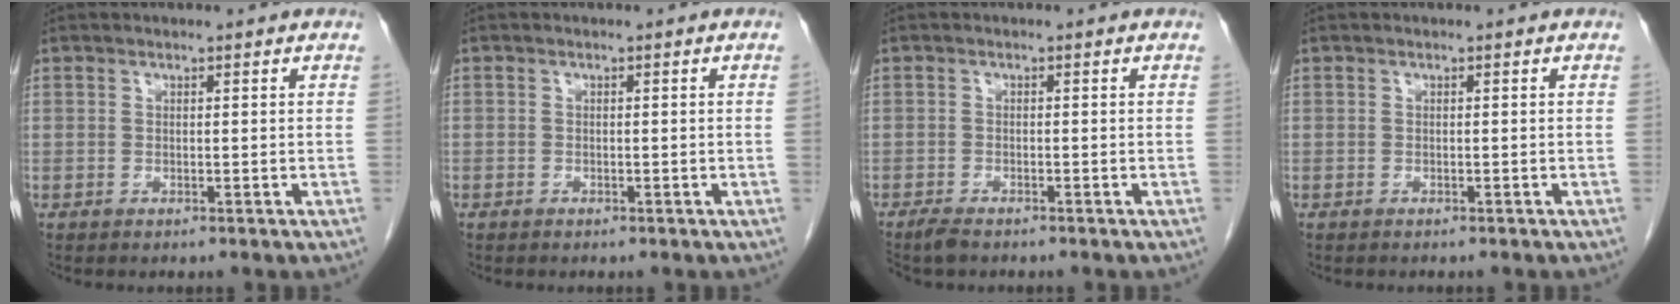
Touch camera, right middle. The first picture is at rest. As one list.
[{"total": 0.0}, {"total": 2.4, "force": [-2.0, 0.6, 1.1], "torque": [-0.025, -0.006, -0.034]}, {"total": 1.2, "force": [-1.0, 0.3, 0.5], "torque": [-0.013, -0.003, -0.013]}]